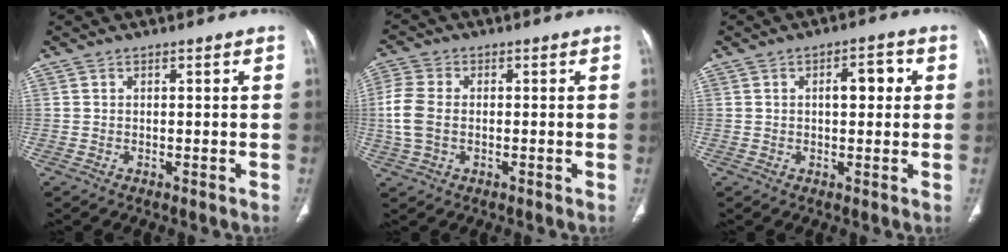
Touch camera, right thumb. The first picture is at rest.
{"total": 6.9, "force": [-0.5, 4.7, 5.1], "torque": [-0.130, 0.009, -0.014]}
{"total": 5.1, "force": [0.9, 2.5, 4.3], "torque": [-0.051, 0.012, 0.010]}